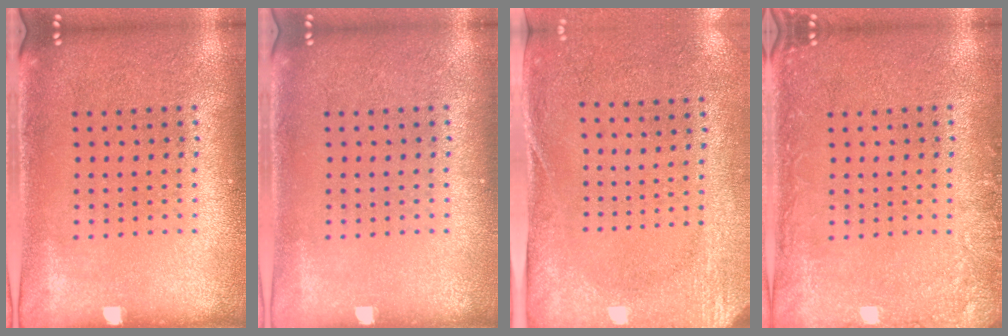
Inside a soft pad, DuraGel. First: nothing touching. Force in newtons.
{"total": 0.0}
{"total": 2.7, "press": 2.1, "slide": 1.7}
{"total": 2.0, "press": 2.0, "slide": 0.2}